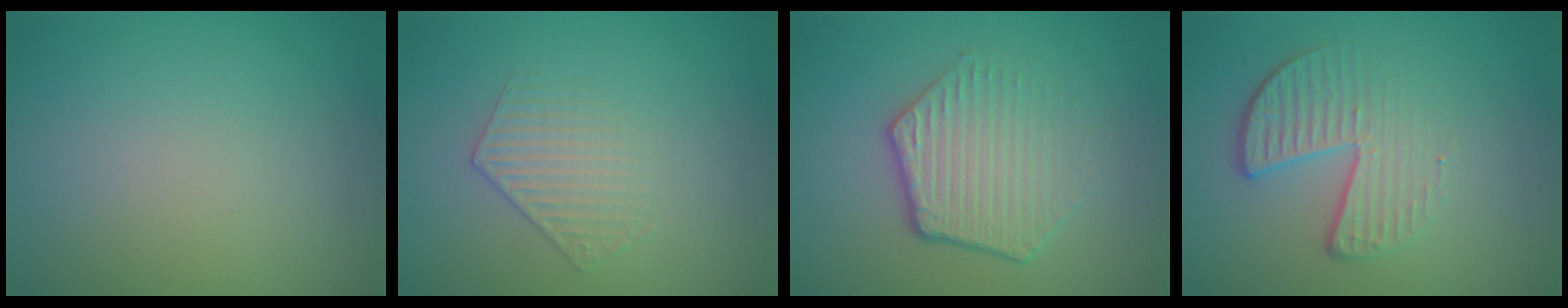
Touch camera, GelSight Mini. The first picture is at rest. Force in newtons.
{"total": 1.5, "press": 0.9, "slide": 1.2}
{"total": 4.5, "press": 3.2, "slide": 3.1}
{"total": 4.3, "press": 2.9, "slide": 3.2}